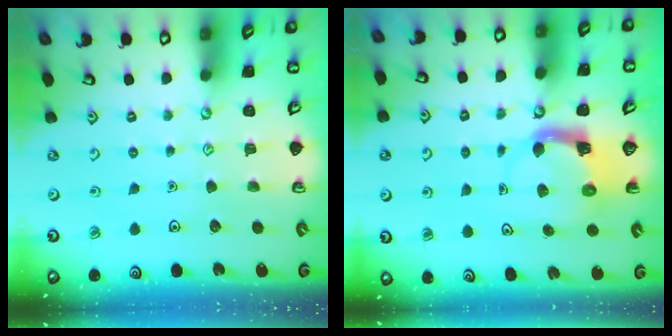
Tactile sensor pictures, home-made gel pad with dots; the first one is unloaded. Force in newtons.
{"total": 3.9, "press": 3.9, "slide": 0.6}